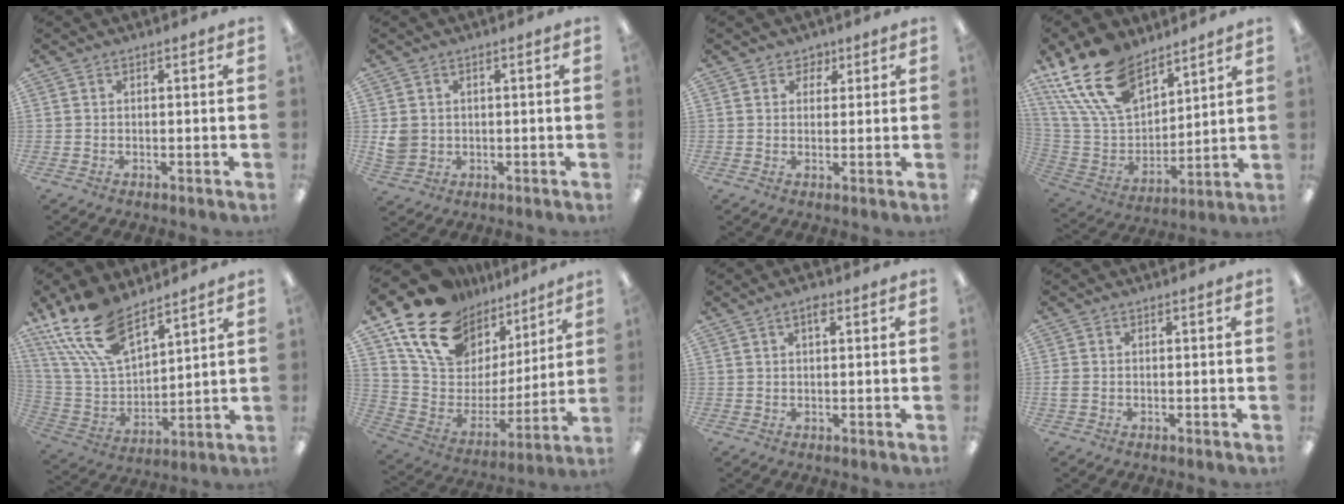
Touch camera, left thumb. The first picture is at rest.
{"total": 4.3, "force": [0.9, 4.0, 1.5], "torque": [-0.032, 0.004, 0.019]}
{"total": 3.2, "force": [1.8, 2.7, 0.1], "torque": [0.003, -0.003, 0.030]}
{"total": 20.4, "force": [13.5, 10.9, 10.7], "torque": [-0.238, -0.065, 0.253]}
{"total": 18.8, "force": [13.0, 8.4, 10.7], "torque": [-0.255, -0.065, 0.239]}
{"total": 18.6, "force": [13.5, 11.0, 6.7], "torque": [-0.145, -0.092, 0.255]}
{"total": 2.4, "force": [1.5, 0.9, 1.6], "torque": [-0.027, -0.001, 0.024]}
{"total": 1.6, "force": [-0.2, 1.1, 1.1], "torque": [-0.027, 0.001, -0.005]}